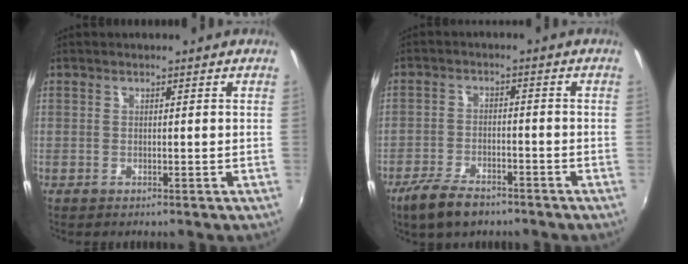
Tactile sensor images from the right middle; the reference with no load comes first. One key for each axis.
{"total": 8.0, "fx": -6.0, "fy": 3.2, "fz": 4.2, "tx": -0.111, "ty": -0.012, "tz": -0.108}